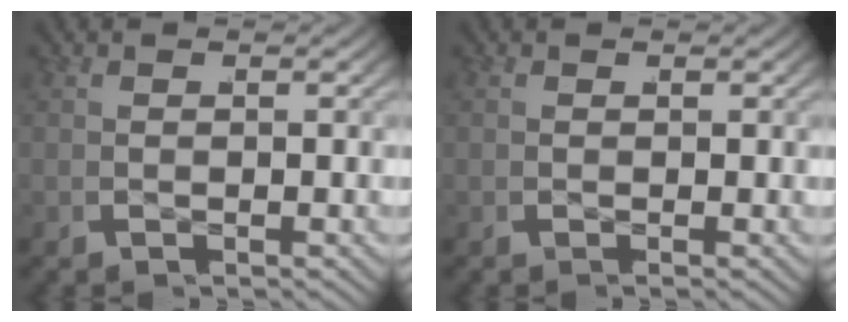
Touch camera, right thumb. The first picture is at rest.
{"total": 0.6, "force": [0.0, 0.3, 0.6], "torque": [-0.006, -0.005, 0.004]}